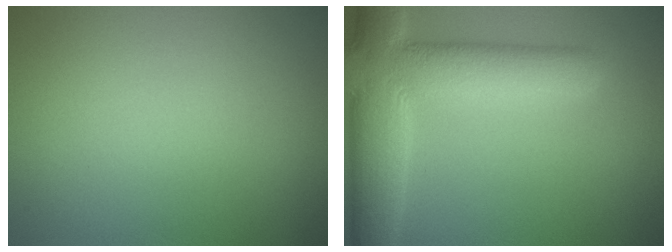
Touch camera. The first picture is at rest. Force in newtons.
{"total": 9.5, "press": 9.5, "slide": 1.2}